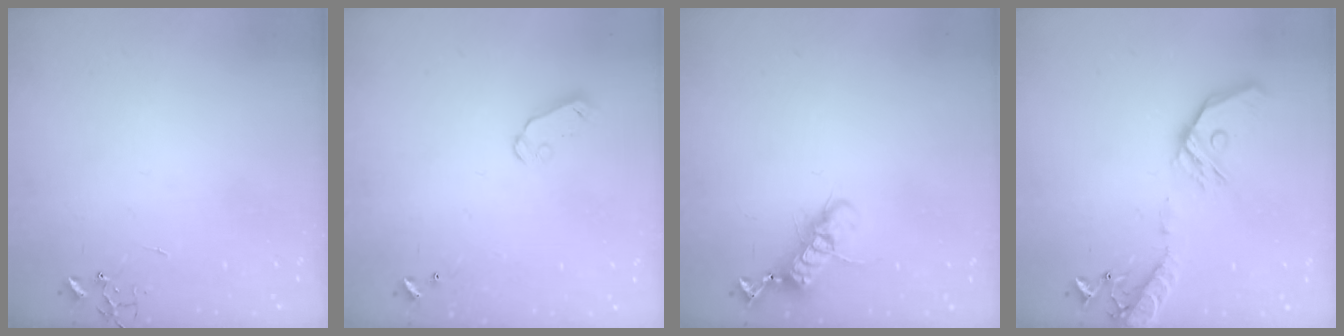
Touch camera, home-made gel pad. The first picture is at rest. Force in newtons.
{"total": 5.4, "press": 5.4, "slide": 0.5}
{"total": 11.8, "press": 11.7, "slide": 1.4}
{"total": 16.3, "press": 16.0, "slide": 3.2}